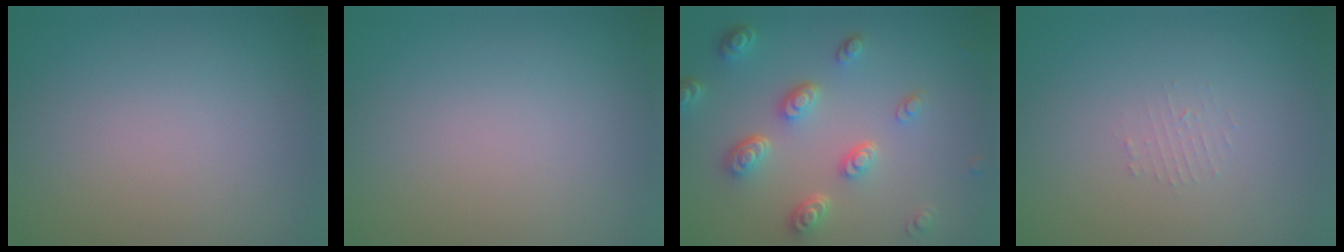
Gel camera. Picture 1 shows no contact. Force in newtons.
{"total": 0.0}
{"total": 4.8, "press": 3.6, "slide": 3.1}
{"total": 0.9, "press": 0.9, "slide": 0.2}